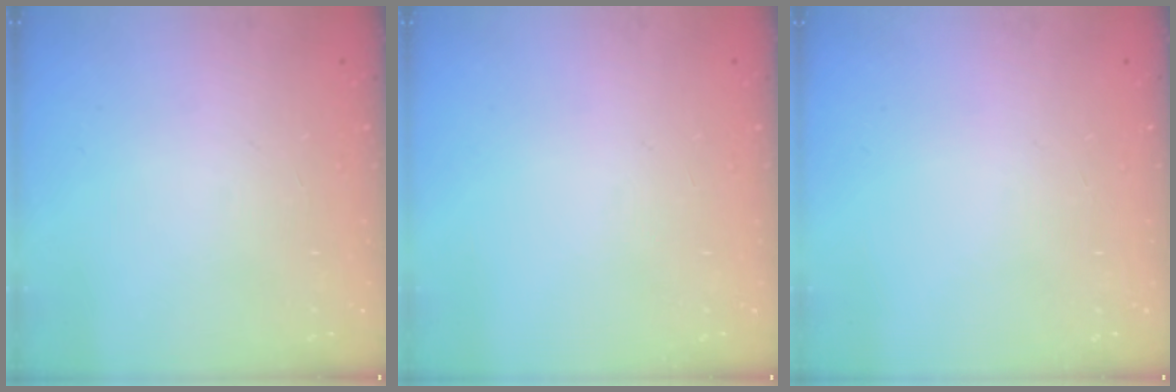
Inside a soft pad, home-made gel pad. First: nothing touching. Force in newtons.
{"total": 0.0}
{"total": 0.0}